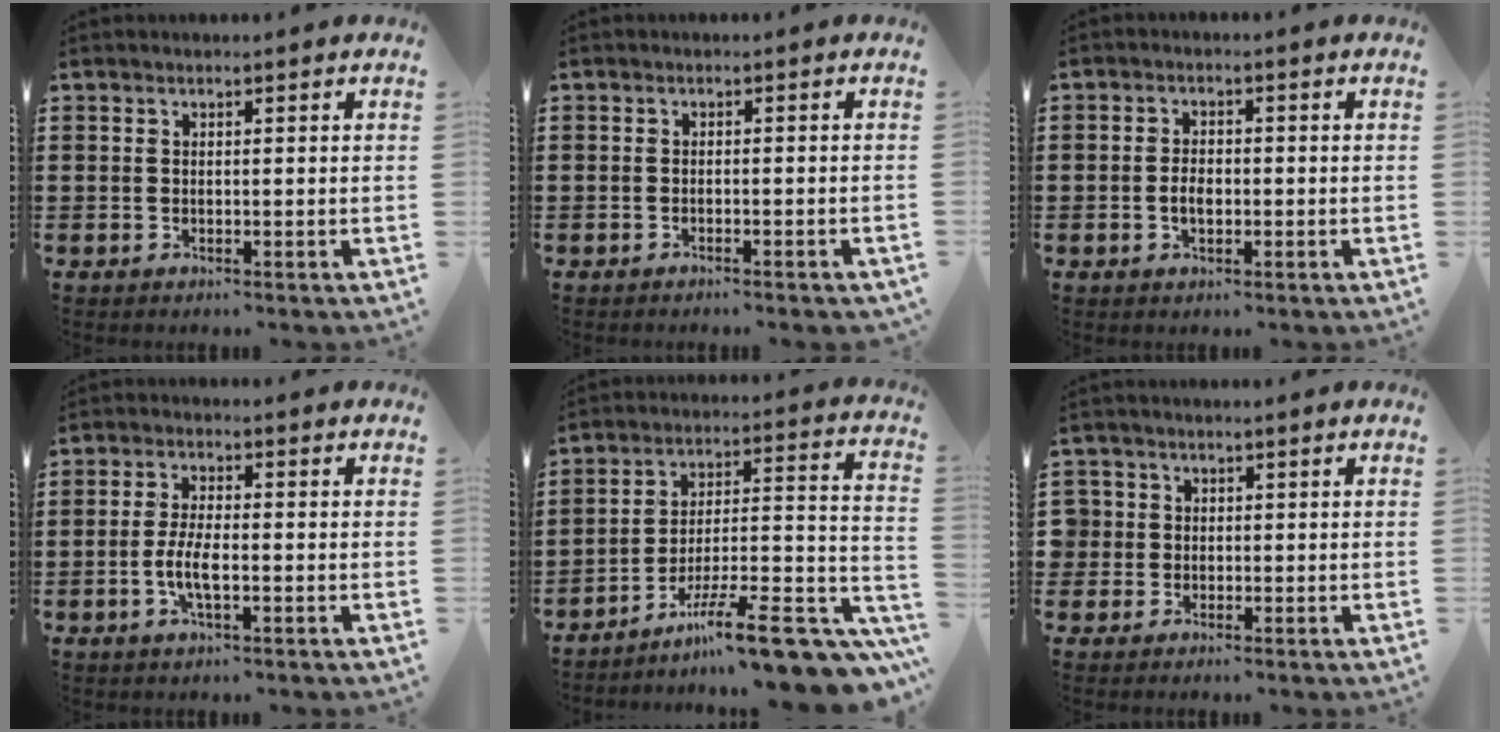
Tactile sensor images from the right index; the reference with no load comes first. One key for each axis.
{"total": 0.9, "fx": -0.8, "fy": -0.1, "fz": 0.4, "tx": -0.008, "ty": -0.002, "tz": -0.016}
{"total": 2.7, "fx": -0.6, "fy": 1.5, "fz": 2.1, "tx": -0.048, "ty": 0.001, "tz": -0.014}
{"total": 4.6, "fx": -1.3, "fy": 1.4, "fz": 4.2, "tx": -0.100, "ty": -0.004, "tz": -0.032}
{"total": 14.3, "fx": -9.9, "fy": 2.7, "fz": 10.0, "tx": -0.127, "ty": 0.024, "tz": -0.170}
{"total": 2.2, "fx": 0.0, "fy": 2.2, "fz": 0.2, "tx": -0.016, "ty": 0.008, "tz": -0.002}